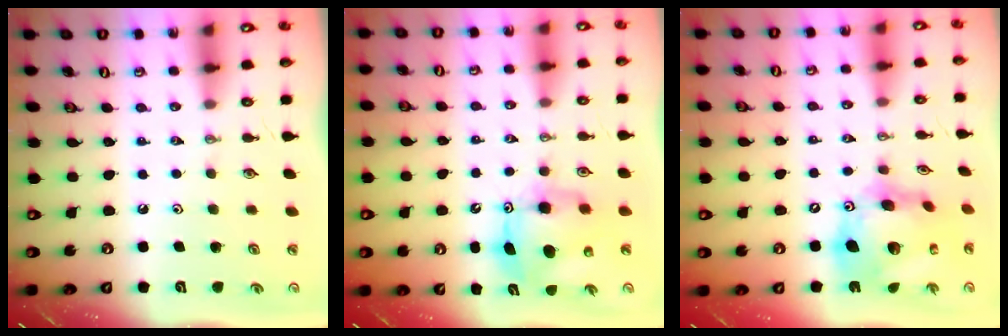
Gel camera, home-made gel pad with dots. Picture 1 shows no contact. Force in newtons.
{"total": 9.7, "press": 9.7, "slide": 0.8}
{"total": 19.8, "press": 19.7, "slide": 1.8}